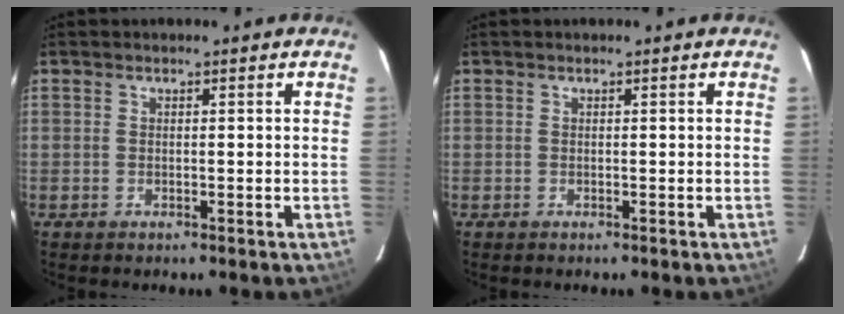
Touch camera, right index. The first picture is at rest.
{"total": 0.0}